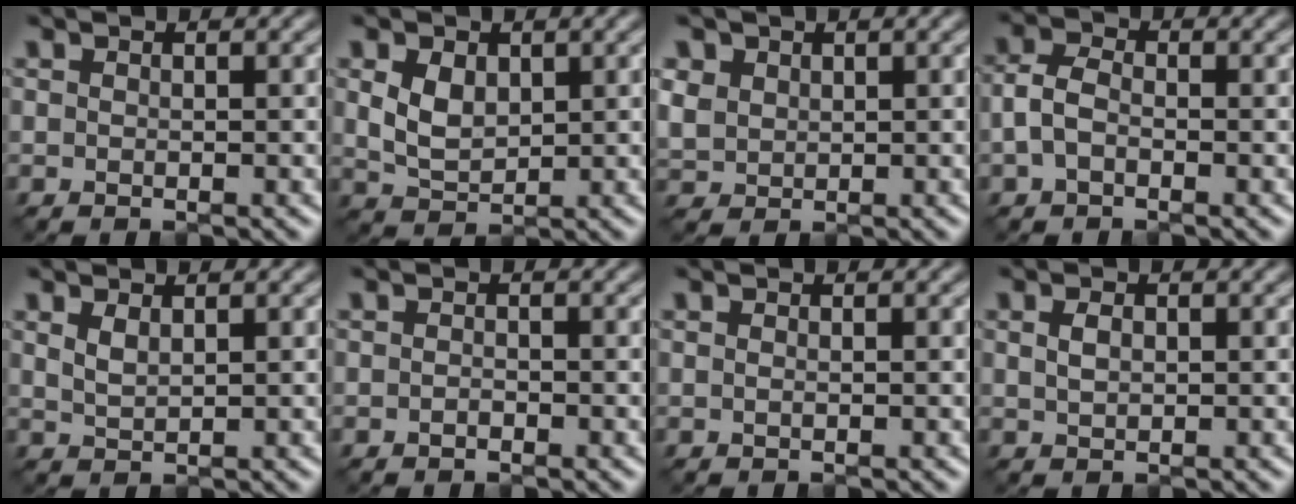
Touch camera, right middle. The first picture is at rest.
{"total": 3.2, "force": [0.9, 2.2, 2.1], "torque": [-0.051, -0.002, 0.021]}
{"total": 2.7, "force": [1.1, 2.3, 0.9], "torque": [-0.035, -0.002, 0.031]}
{"total": 2.5, "force": [-0.7, 1.6, 1.8], "torque": [-0.042, 0.007, -0.020]}
{"total": 1.4, "force": [0.9, 0.5, 0.9], "torque": [-0.022, -0.001, 0.022]}
{"total": 0.7, "force": [-0.4, 0.3, 0.5], "torque": [-0.009, -0.001, -0.007]}
{"total": 0.0}
{"total": 1.3, "force": [0.3, 0.9, 0.9], "torque": [-0.021, 0.000, 0.008]}